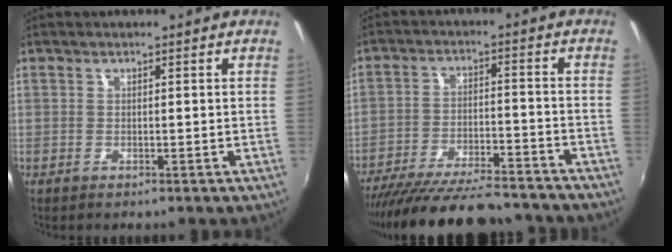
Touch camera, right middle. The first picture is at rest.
{"total": 20.8, "force": [-18.4, 4.2, 8.8], "torque": [-0.175, -0.028, -0.268]}